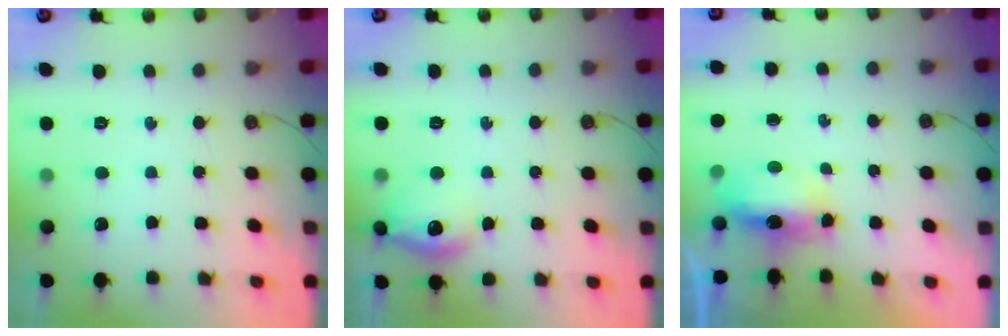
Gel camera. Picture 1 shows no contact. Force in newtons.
{"total": 12.7, "press": 12.7, "slide": 1.0}
{"total": 7.0, "press": 7.0, "slide": 0.5}